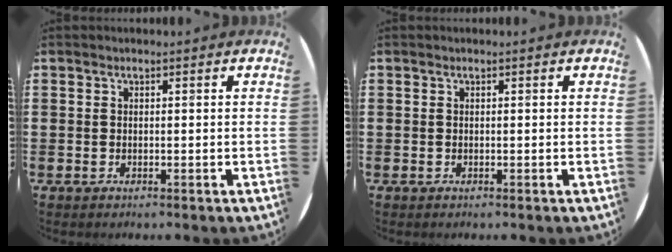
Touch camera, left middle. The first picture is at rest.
{"total": 0.0}